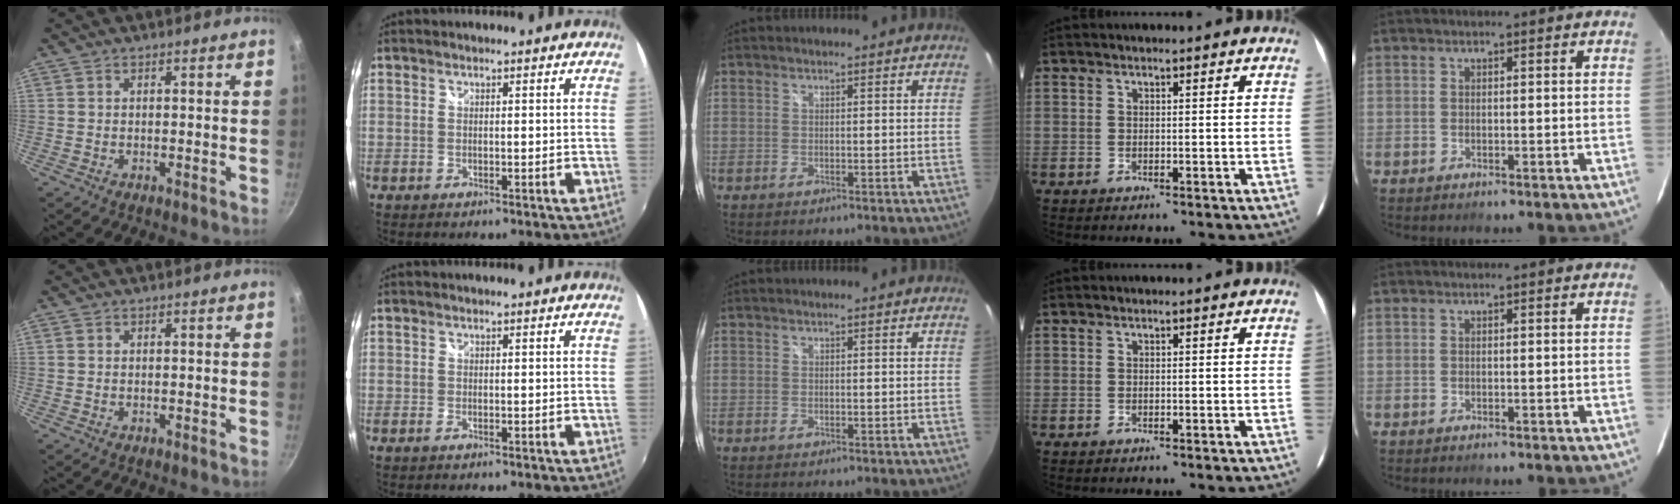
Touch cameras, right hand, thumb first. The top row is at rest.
{}